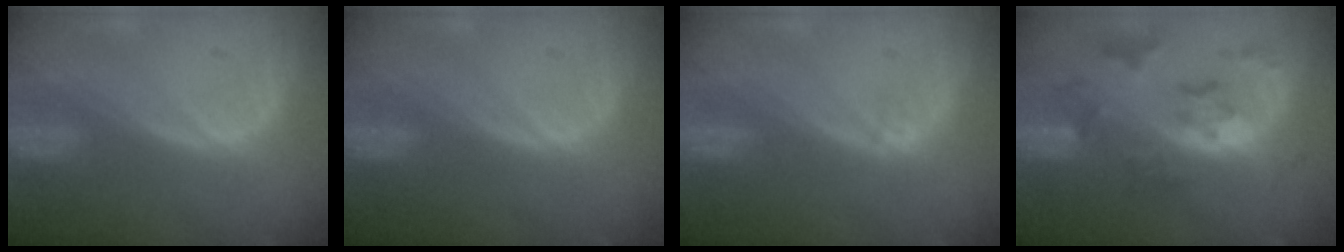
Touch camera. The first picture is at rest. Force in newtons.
{"total": 0.0}
{"total": 0.7, "press": 0.6, "slide": 0.3}
{"total": 7.2, "press": 6.5, "slide": 3.1}